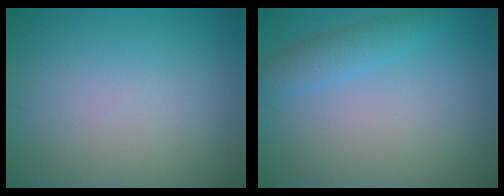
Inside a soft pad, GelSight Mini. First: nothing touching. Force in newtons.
{"total": 2.2, "press": 2.2, "slide": 0.2}